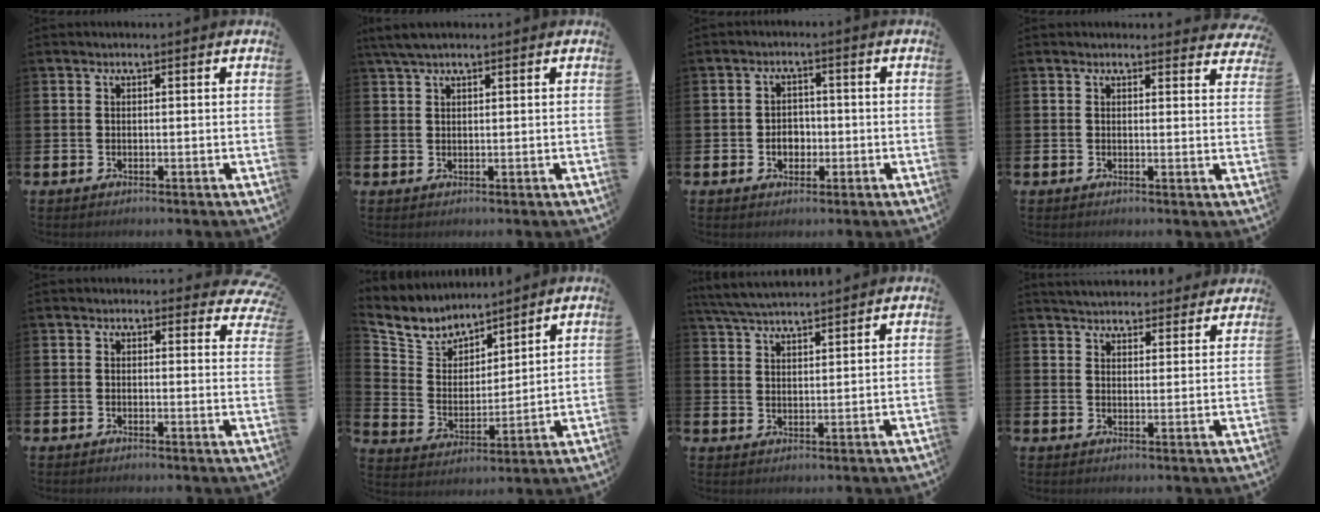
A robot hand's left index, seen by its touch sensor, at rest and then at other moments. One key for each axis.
{"total": 2.7, "fx": 2.1, "fy": 0.7, "fz": 1.5, "tx": -0.036, "ty": 0.006, "tz": 0.039}
{"total": 3.0, "fx": -0.7, "fy": 2.3, "fz": 1.7, "tx": -0.016, "ty": -0.004, "tz": -0.020}
{"total": 1.8, "fx": 1.7, "fy": 0.4, "fz": 0.1, "tx": 0.008, "ty": -0.009, "tz": 0.029}
{"total": 1.5, "fx": 1.1, "fy": 1.0, "fz": 0.2, "tx": 0.004, "ty": -0.003, "tz": 0.014}
{"total": 6.4, "fx": 5.9, "fy": 2.4, "fz": 0.2, "tx": -0.047, "ty": -0.045, "tz": 0.105}
{"total": 5.0, "fx": 4.9, "fy": 0.4, "fz": 1.2, "tx": -0.043, "ty": -0.018, "tz": 0.090}
{"total": 4.4, "fx": 4.3, "fy": 1.0, "fz": 0.0, "tx": -0.014, "ty": -0.023, "tz": 0.079}